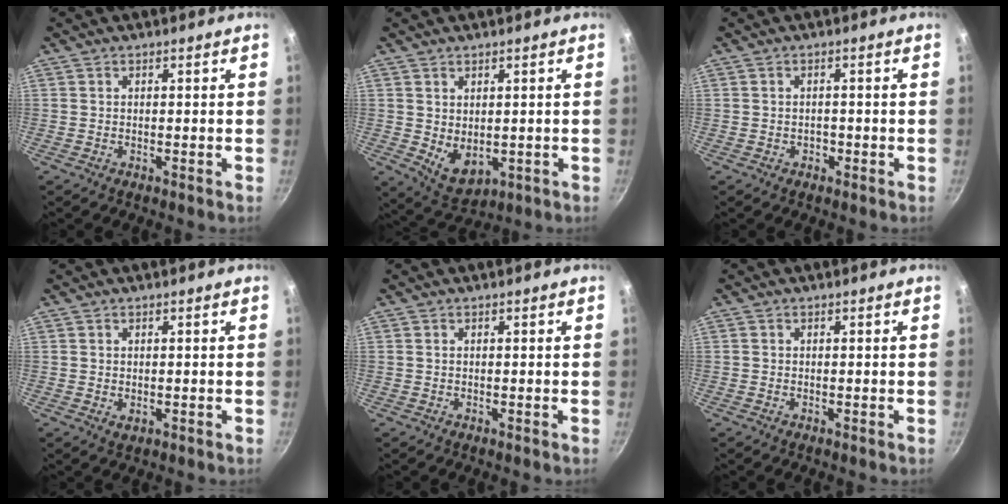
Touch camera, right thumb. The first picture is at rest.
{"total": 6.2, "force": [0.6, 4.2, 4.5], "torque": [-0.060, -0.020, 0.029]}
{"total": 1.3, "force": [-0.6, 1.1, 0.6], "torque": [-0.004, 0.005, -0.005]}
{"total": 1.1, "force": [0.1, 0.8, 0.8], "torque": [-0.012, -0.002, 0.003]}
{"total": 0.0}
{"total": 0.0}